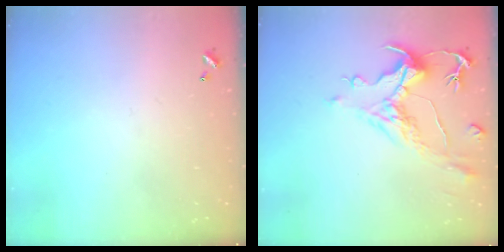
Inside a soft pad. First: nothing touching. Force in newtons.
{"total": 1.5, "press": 0.4, "slide": 1.4}